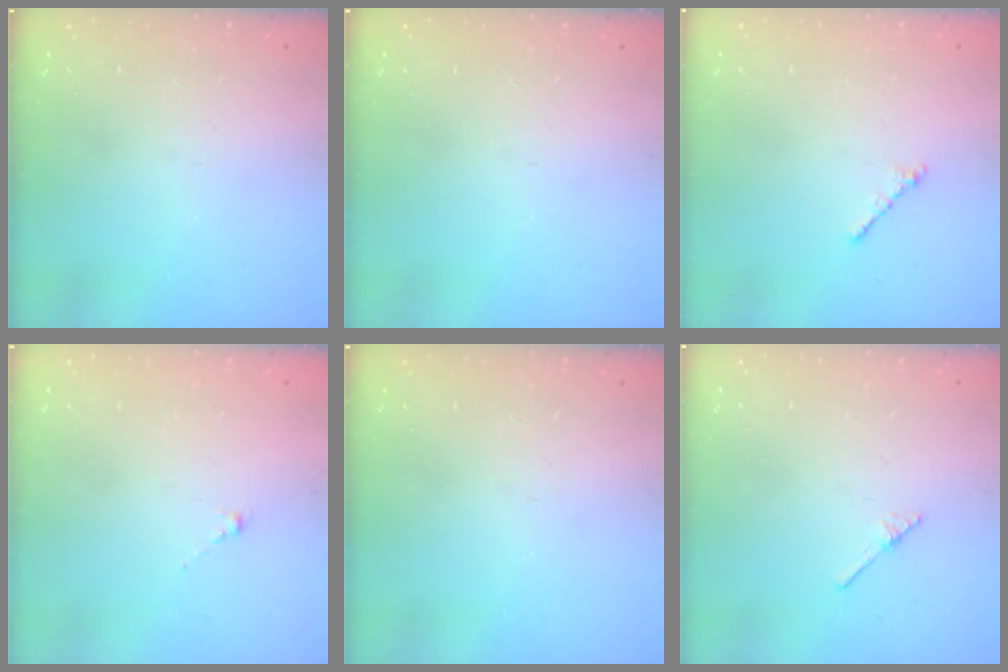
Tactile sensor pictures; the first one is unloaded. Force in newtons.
{"total": 0.0}
{"total": 0.9, "press": 0.7, "slide": 0.5}
{"total": 0.8, "press": 0.7, "slide": 0.5}
{"total": 0.0}
{"total": 2.0, "press": 2.0, "slide": 0.2}